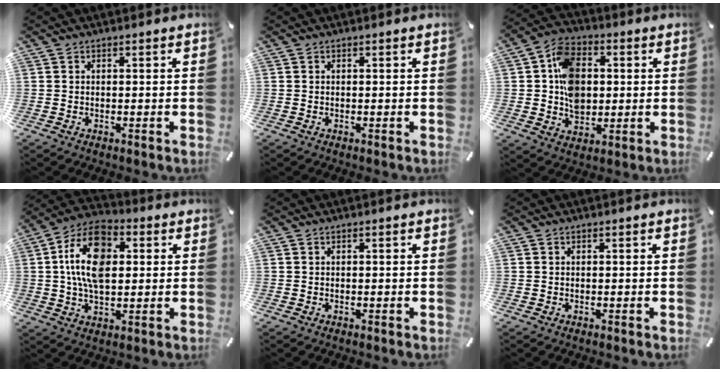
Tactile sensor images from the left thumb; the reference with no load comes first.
{"total": 0.0}
{"total": 11.7, "force": [0.7, 9.3, 7.2], "torque": [-0.130, 0.018, 0.018]}
{"total": 14.4, "force": [2.3, 8.8, 11.2], "torque": [-0.224, 0.006, 0.038]}
{"total": 0.0}
{"total": 0.0}